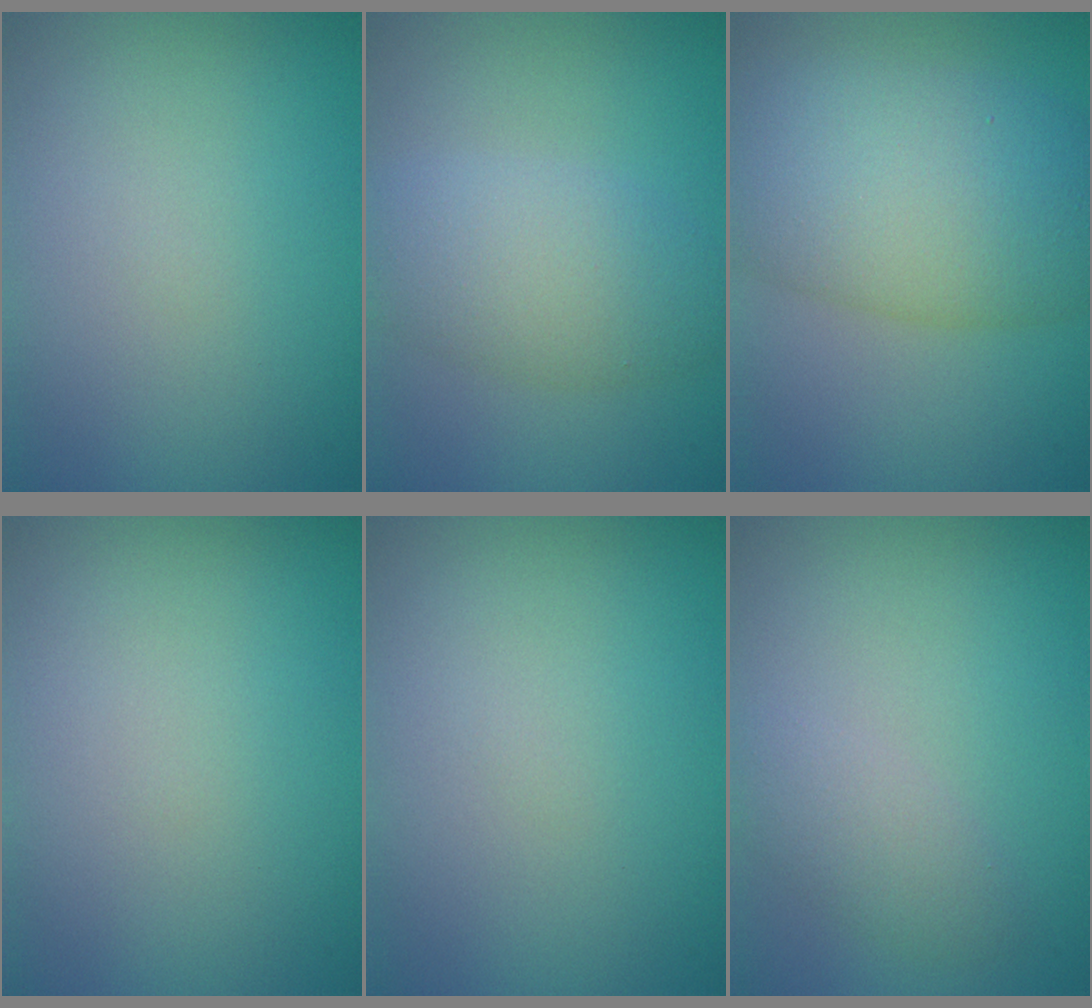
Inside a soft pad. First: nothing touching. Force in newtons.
{"total": 4.8, "press": 4.8, "slide": 0.2}
{"total": 9.4, "press": 9.3, "slide": 0.4}
{"total": 0.0}
{"total": 0.0}
{"total": 2.0, "press": 2.0, "slide": 0.2}